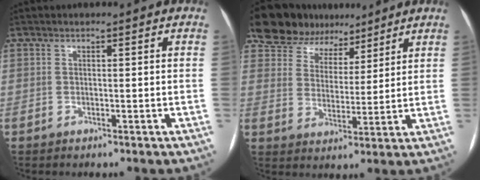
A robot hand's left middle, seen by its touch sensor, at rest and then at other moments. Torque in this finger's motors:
{"motor_torque": [0.19, -0.19, 0.04, 0.01]}